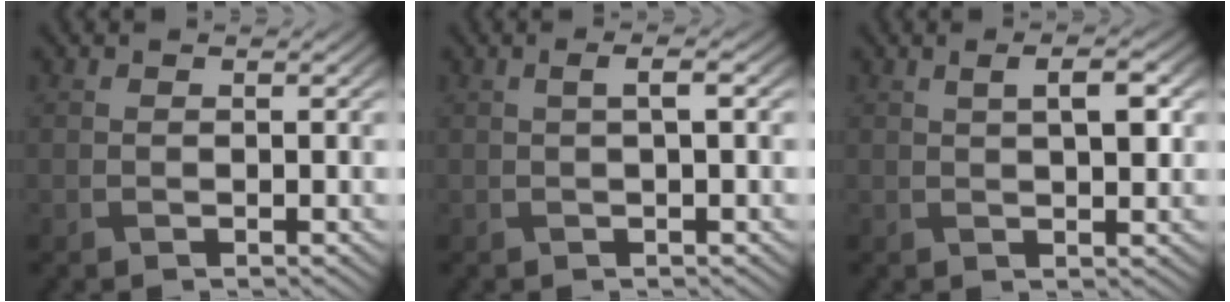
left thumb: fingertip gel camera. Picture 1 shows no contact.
{"total": 1.8, "force": [0.3, 0.3, 1.7], "torque": [-0.032, 0.011, 0.003]}
{"total": 3.7, "force": [1.0, 1.1, 3.3], "torque": [-0.057, 0.002, 0.019]}